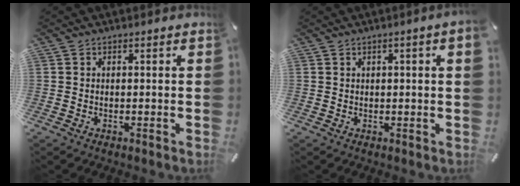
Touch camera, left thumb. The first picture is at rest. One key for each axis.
{"total": 2.1, "fx": 0.7, "fy": 0.0, "fz": 1.9, "tx": -0.036, "ty": -0.001, "tz": 0.012}